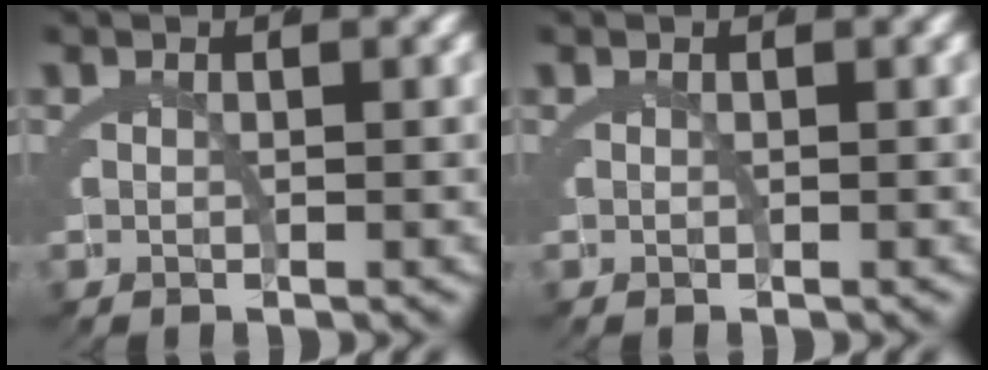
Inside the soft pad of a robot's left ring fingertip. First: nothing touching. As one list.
[{"total": 0.0}]